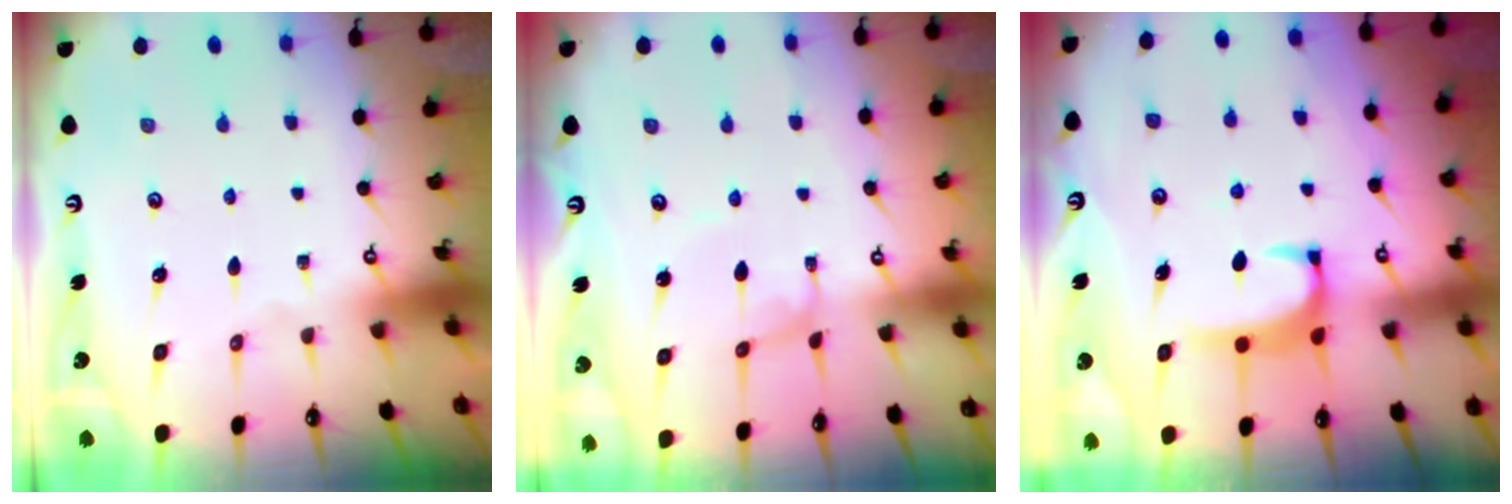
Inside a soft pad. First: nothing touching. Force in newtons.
{"total": 1.5, "press": 1.4, "slide": 0.1}
{"total": 1.9, "press": 1.9, "slide": 0.3}